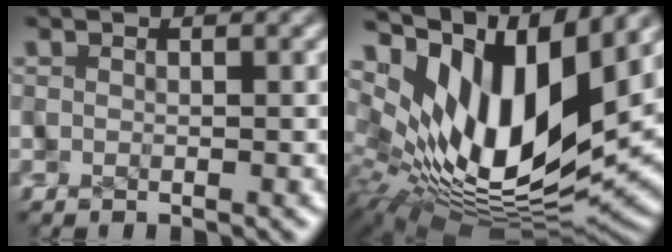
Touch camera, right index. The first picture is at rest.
{"total": 17.9, "force": [1.7, 10.1, 14.7], "torque": [-0.238, -0.028, 0.047]}